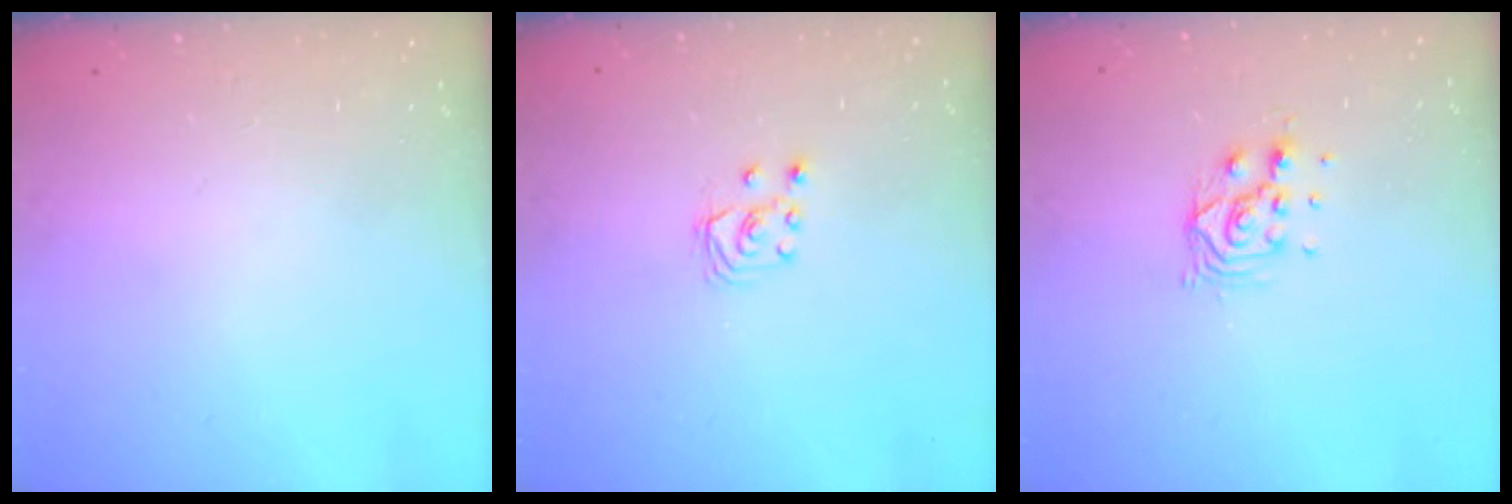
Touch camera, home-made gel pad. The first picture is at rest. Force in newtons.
{"total": 3.5, "press": 3.5, "slide": 0.4}
{"total": 7.2, "press": 7.2, "slide": 0.6}